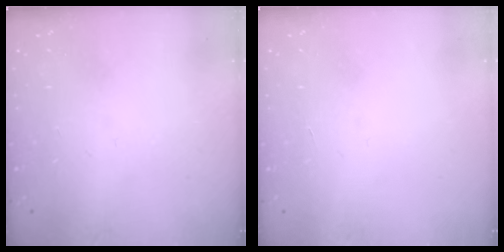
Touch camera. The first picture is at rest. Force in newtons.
{"total": 1.7, "press": 1.7, "slide": 0.1}